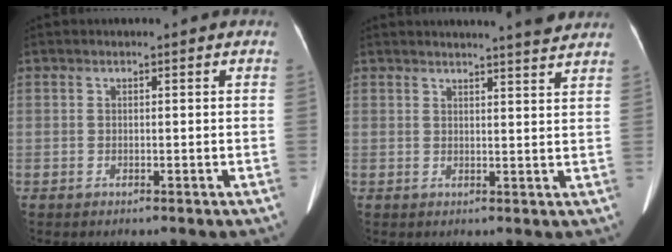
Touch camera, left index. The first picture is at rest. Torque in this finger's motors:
{"motor_torque": [0.26, -0.48, 0.12, 0.06]}